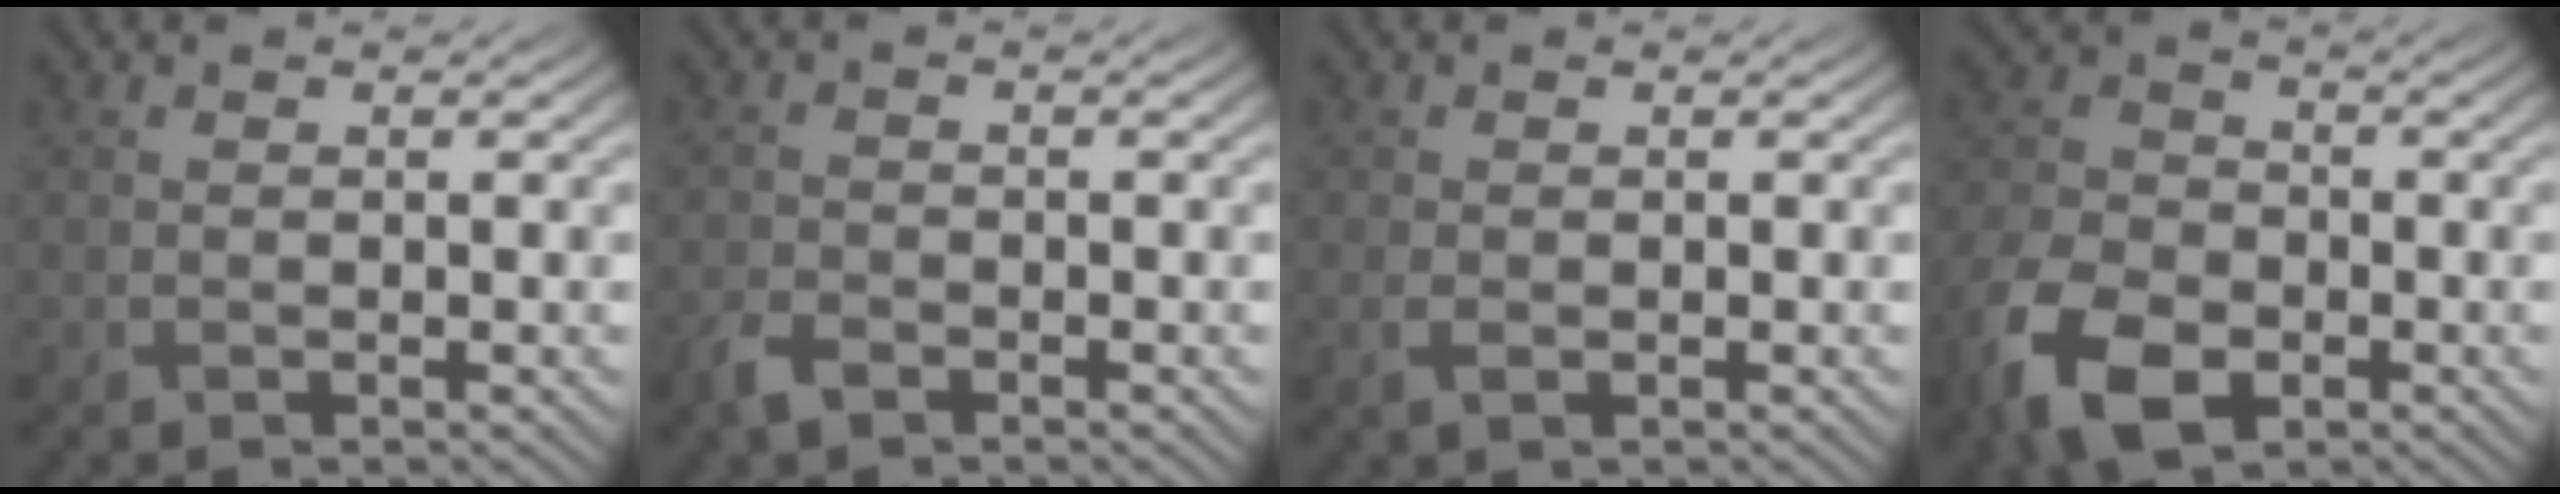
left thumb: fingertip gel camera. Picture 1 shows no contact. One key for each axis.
{"total": 2.4, "fx": -1.7, "fy": 1.0, "fz": 1.3, "tx": -0.034, "ty": -0.003, "tz": -0.045}
{"total": 1.4, "fx": -0.5, "fy": 0.8, "fz": 1.0, "tx": -0.028, "ty": -0.005, "tz": -0.007}
{"total": 11.5, "fx": -5.8, "fy": 7.1, "fz": 6.9, "tx": -0.185, "ty": -0.042, "tz": -0.111}